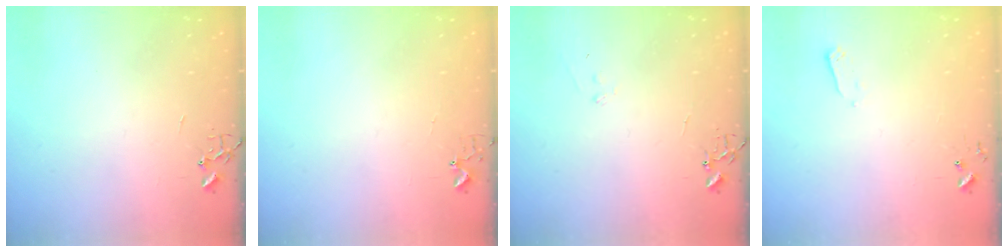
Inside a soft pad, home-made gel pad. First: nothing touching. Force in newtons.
{"total": 3.7, "press": 3.7, "slide": 0.2}
{"total": 7.1, "press": 7.1, "slide": 0.7}
{"total": 2.4, "press": 2.4, "slide": 0.4}